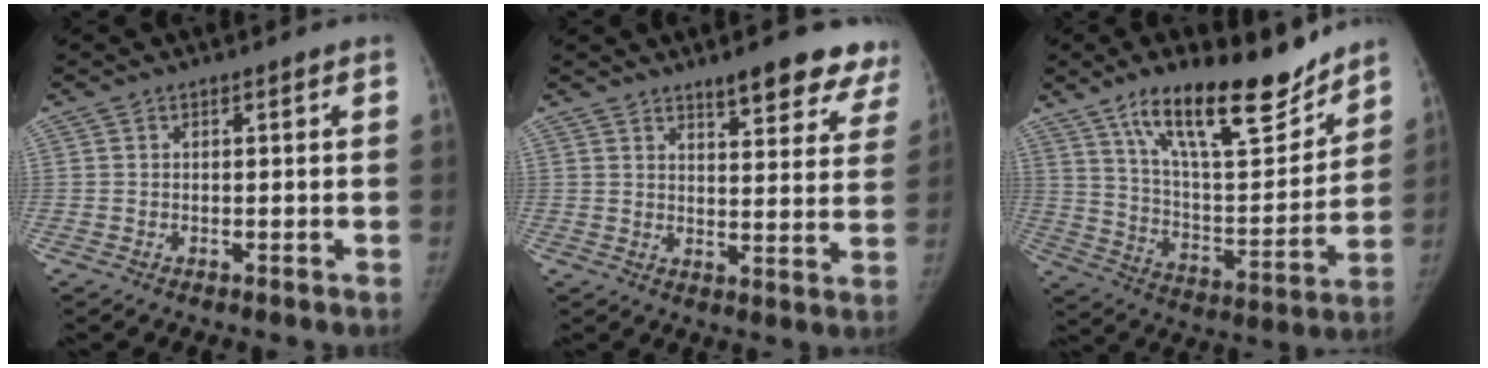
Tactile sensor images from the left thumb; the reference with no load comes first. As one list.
[{"total": 13.6, "force": [10.2, 4.1, 7.9], "torque": [-0.049, -0.053, 0.118]}, {"total": 21.7, "force": [15.5, 6.9, 13.6], "torque": [-0.176, -0.081, 0.262]}]